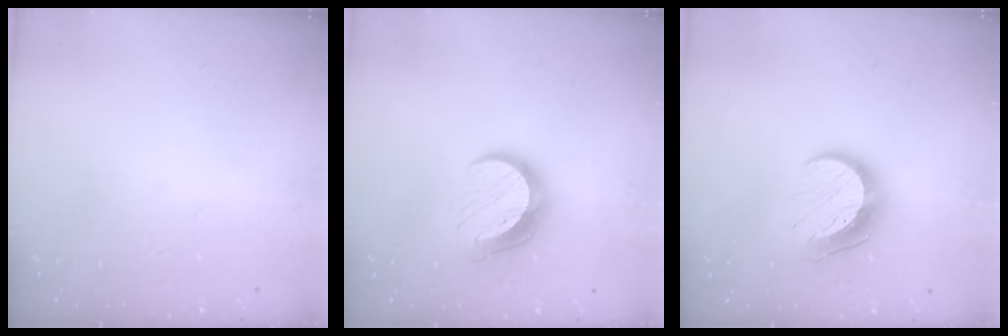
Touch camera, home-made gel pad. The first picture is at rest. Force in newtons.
{"total": 10.7, "press": 10.7, "slide": 0.7}
{"total": 10.7, "press": 10.7, "slide": 0.5}